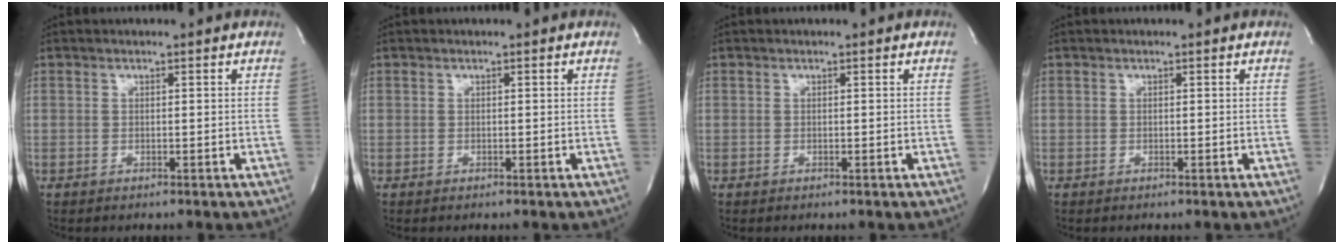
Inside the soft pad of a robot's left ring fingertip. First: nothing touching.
{"total": 0.0}
{"total": 0.0}
{"total": 0.0}